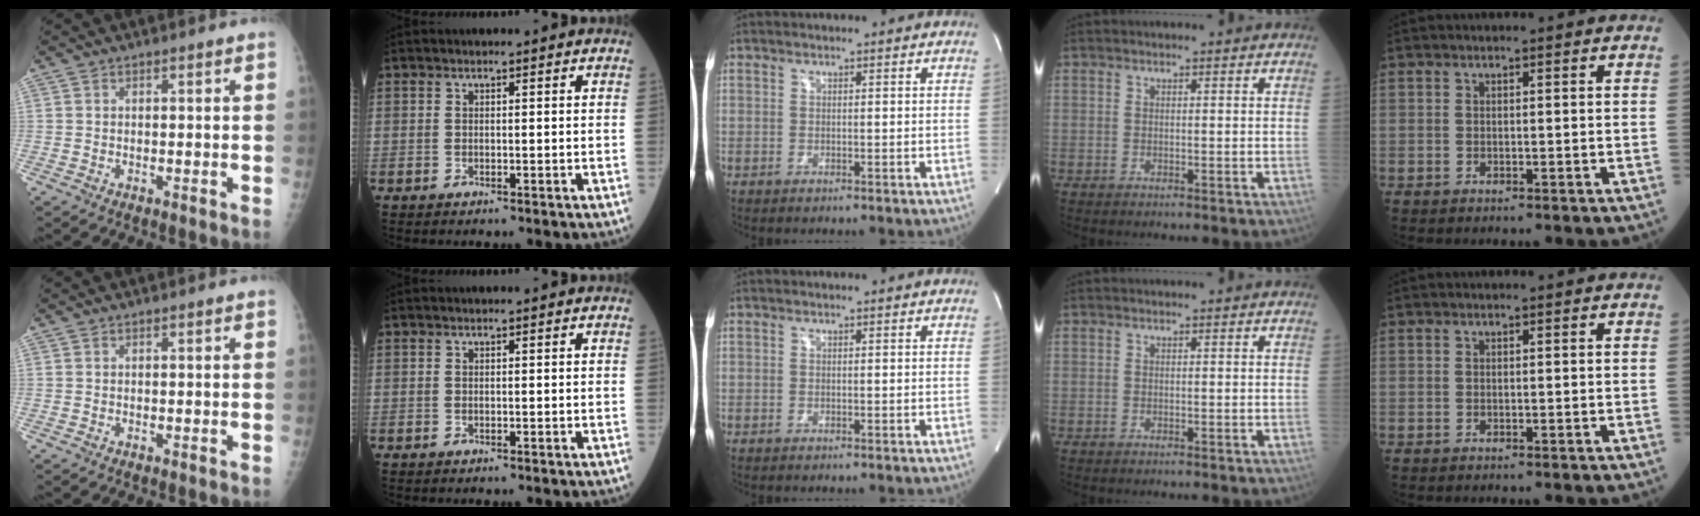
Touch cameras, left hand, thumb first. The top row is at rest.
{}